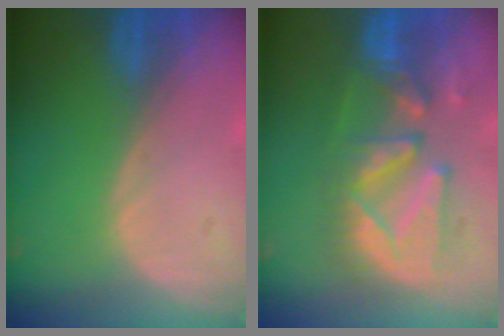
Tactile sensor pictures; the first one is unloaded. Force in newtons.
{"total": 10.8, "press": 10.5, "slide": 2.7}